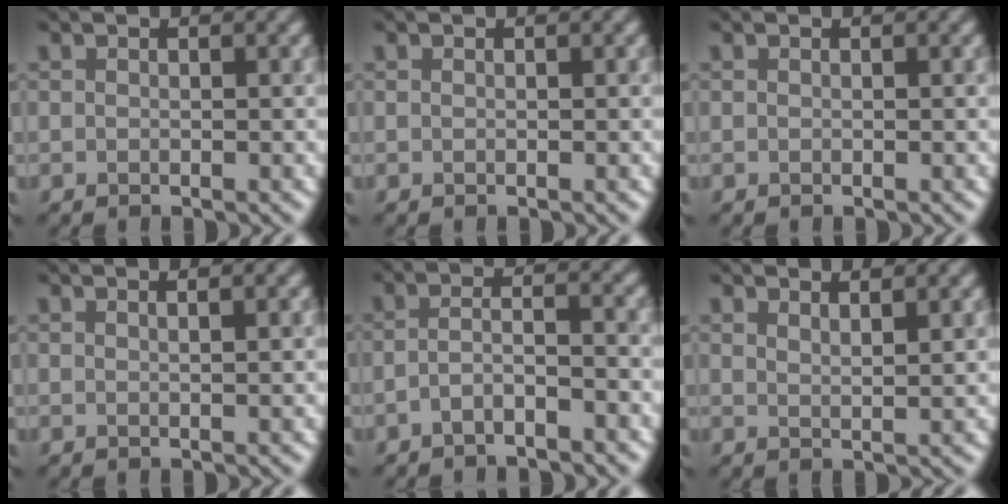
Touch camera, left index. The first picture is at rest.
{"total": 0.0}
{"total": 0.0}
{"total": 1.3, "force": [0.8, 0.5, 0.9], "torque": [-0.002, 0.001, 0.003]}
{"total": 2.3, "force": [-1.4, 0.5, 1.8], "torque": [-0.033, 0.008, -0.033]}
{"total": 2.1, "force": [1.7, 0.5, 1.0], "torque": [-0.003, 0.003, 0.024]}